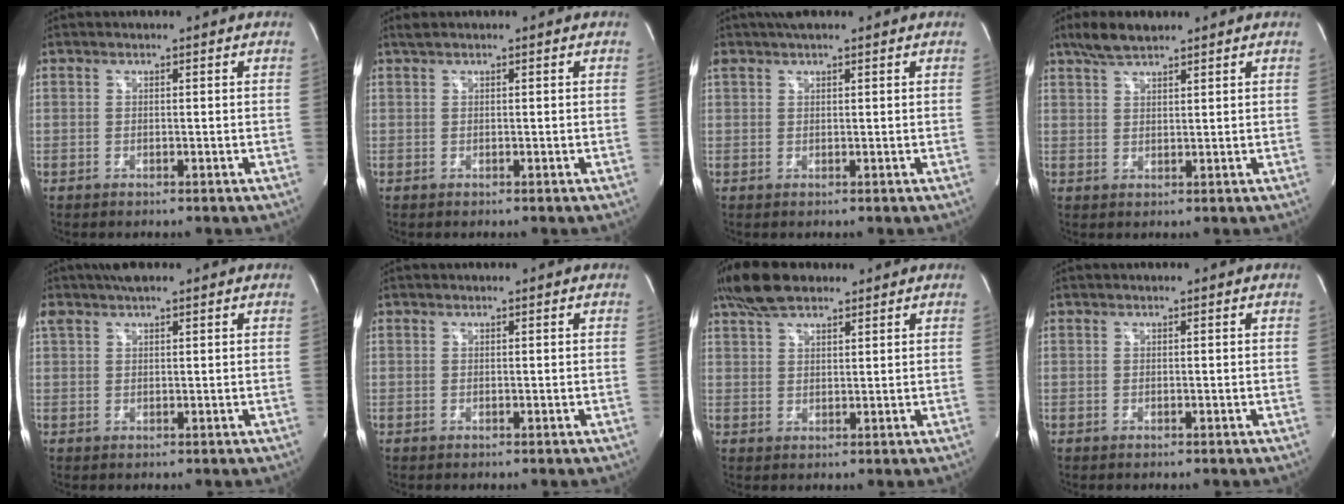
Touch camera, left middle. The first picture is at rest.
{"total": 0.8, "force": [0.6, 0.0, 0.5], "torque": [-0.016, 0.016, 0.017]}
{"total": 3.9, "force": [3.1, 0.9, 2.2], "torque": [-0.044, 0.030, 0.055]}
{"total": 4.7, "force": [3.8, 1.1, 2.6], "torque": [-0.063, 0.013, 0.074]}
{"total": 4.5, "force": [3.5, 1.0, 2.7], "torque": [-0.059, 0.029, 0.064]}
{"total": 0.0}
{"total": 7.2, "force": [5.6, 2.6, 3.7], "torque": [-0.081, 0.022, 0.106]}
{"total": 0.0}